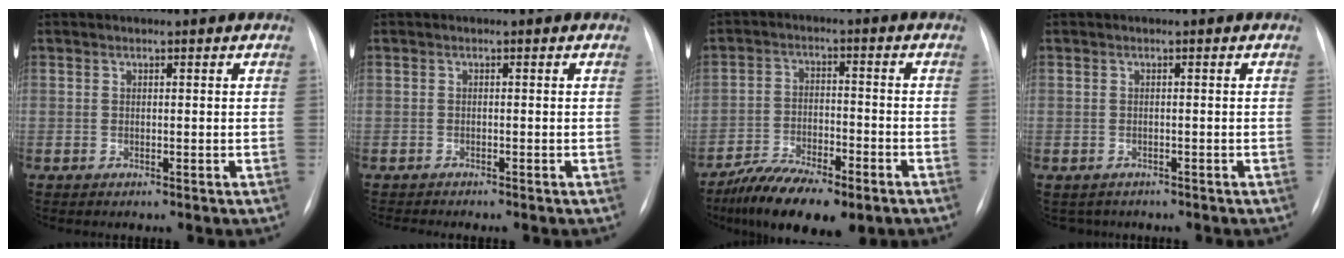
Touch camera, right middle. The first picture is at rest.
{"total": 2.0, "force": [-1.9, -0.1, 0.8], "torque": [-0.007, -0.003, -0.026]}
{"total": 11.2, "force": [-8.1, 3.5, 7.0], "torque": [-0.124, -0.011, -0.140]}
{"total": 2.2, "force": [-1.8, 1.3, -0.1], "torque": [-0.001, 0.003, -0.025]}